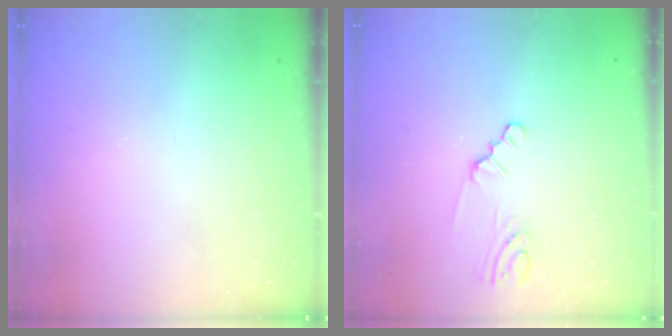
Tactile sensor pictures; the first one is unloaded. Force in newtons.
{"total": 0.8, "press": 0.8, "slide": 0.2}